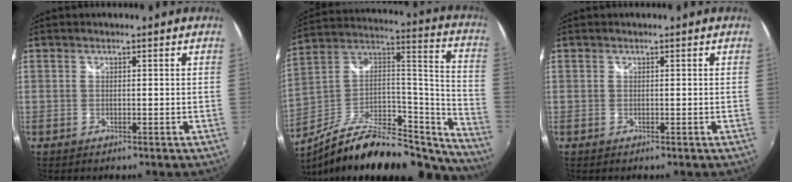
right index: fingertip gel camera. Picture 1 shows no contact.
{"total": 27.3, "force": [-21.5, 8.6, 14.5], "torque": [-0.201, 0.022, -0.342]}
{"total": 0.0}